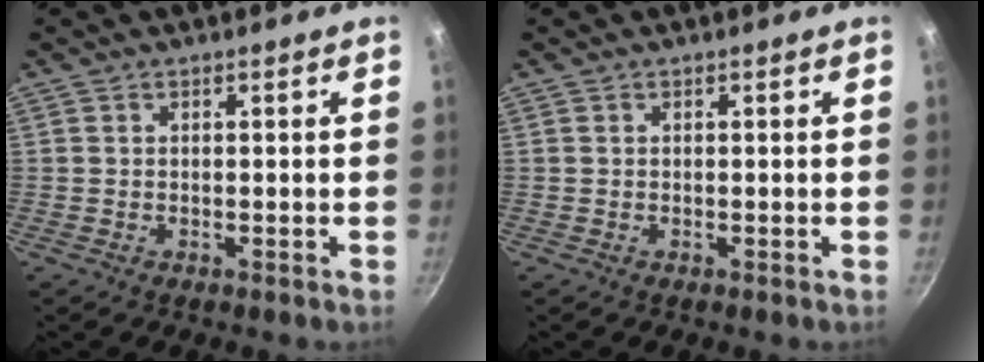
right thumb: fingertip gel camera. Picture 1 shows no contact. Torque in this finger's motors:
{"motor_torque": [-0.28, 0.03, -0.18, -0.03, 0.00]}